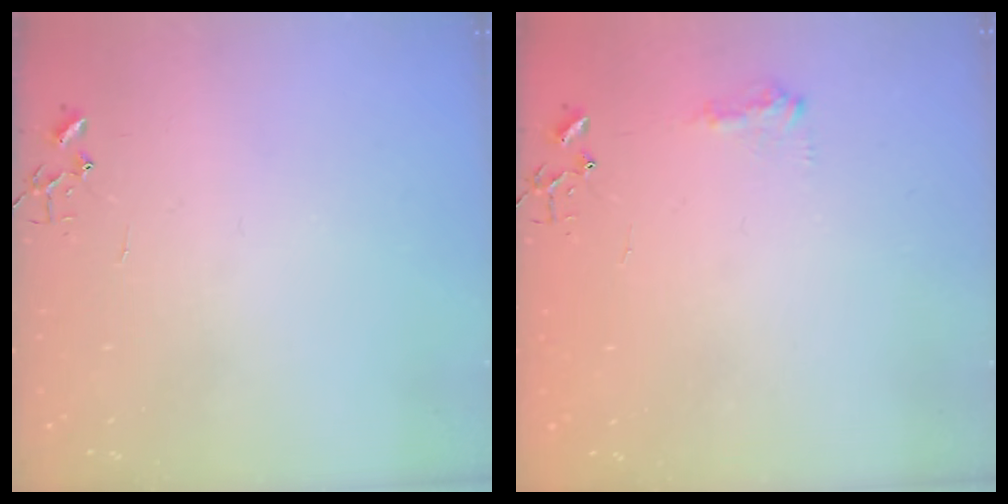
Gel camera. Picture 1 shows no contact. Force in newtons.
{"total": 7.9, "press": 7.9, "slide": 0.6}